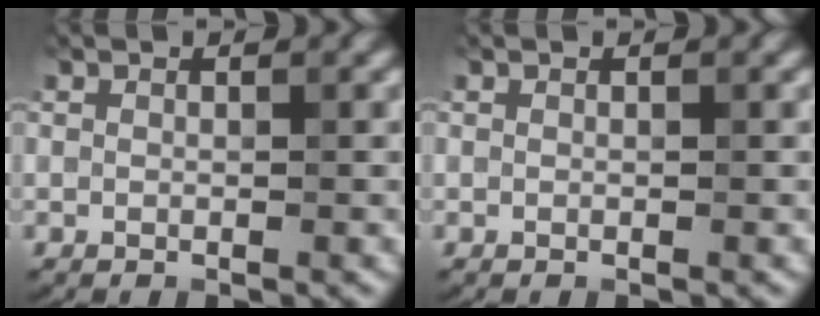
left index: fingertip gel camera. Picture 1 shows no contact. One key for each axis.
{"total": 0.0}